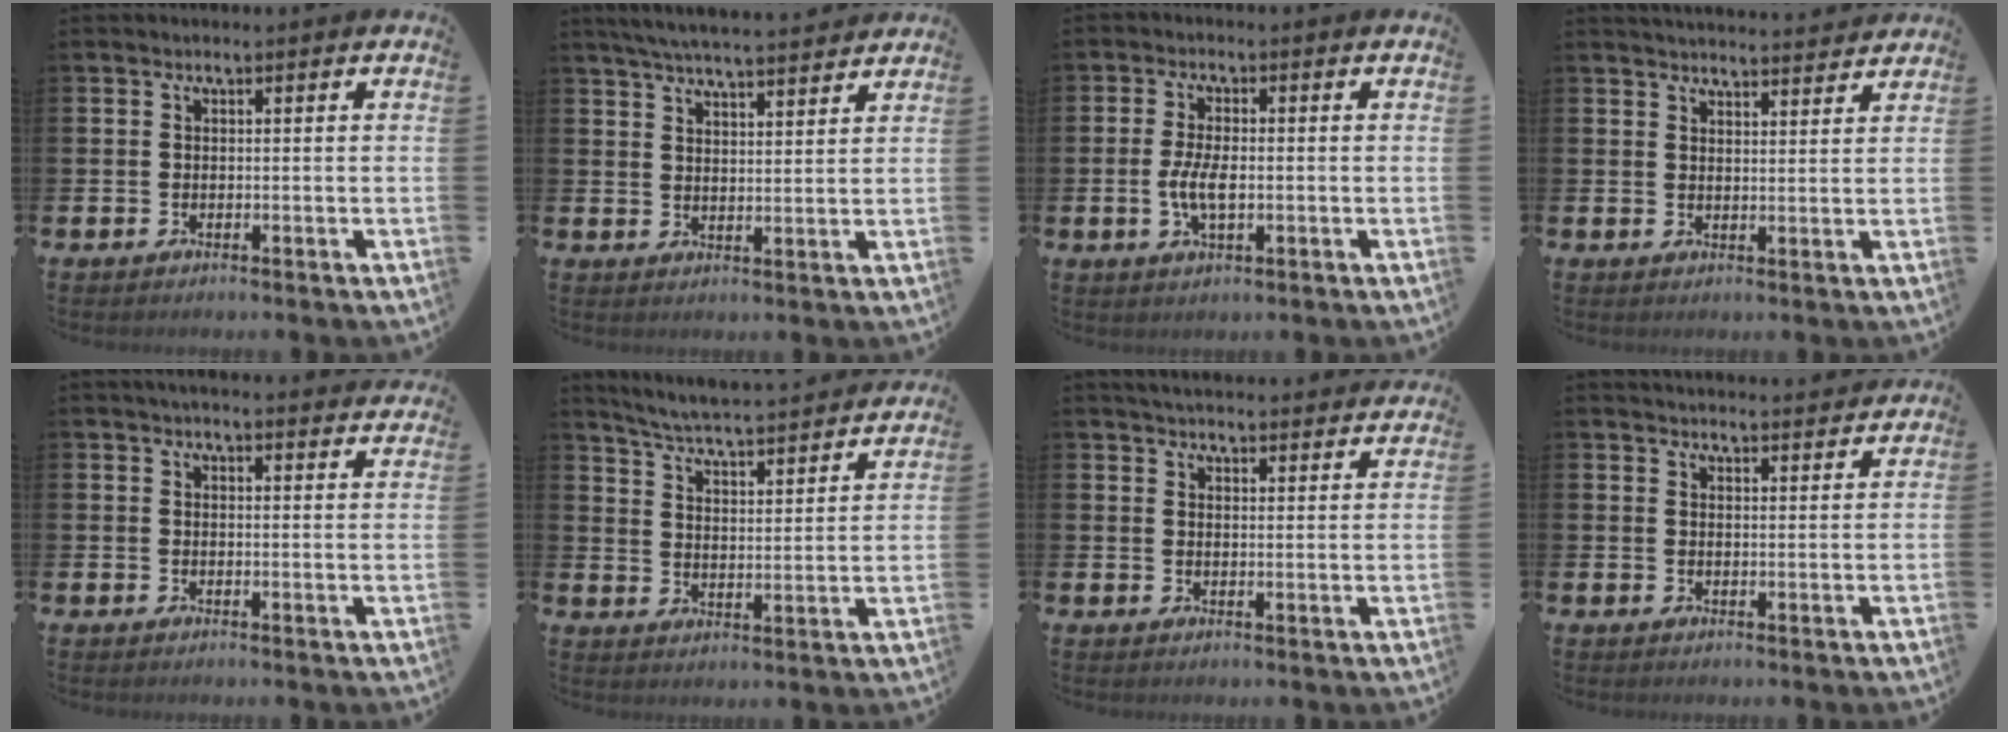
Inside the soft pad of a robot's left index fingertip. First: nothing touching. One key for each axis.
{"total": 5.7, "fx": 5.5, "fy": 0.1, "fz": 1.3, "tx": -0.035, "ty": -0.028, "tz": 0.099}
{"total": 4.4, "fx": -0.5, "fy": 1.8, "fz": 3.9, "tx": -0.069, "ty": 0.000, "tz": -0.014}
{"total": 3.6, "fx": 3.6, "fy": 0.1, "fz": 0.2, "tx": -0.006, "ty": -0.024, "tz": 0.065}
{"total": 2.9, "fx": 2.9, "fy": -0.1, "fz": 0.3, "tx": -0.007, "ty": -0.013, "tz": 0.052}
{"total": 5.7, "fx": 5.5, "fy": -0.2, "fz": 1.2, "tx": -0.050, "ty": -0.048, "tz": 0.092}
{"total": 4.3, "fx": 4.3, "fy": 0.2, "fz": 0.4, "tx": -0.013, "ty": -0.026, "tz": 0.076}
{"total": 3.2, "fx": 3.2, "fy": 0.1, "fz": 0.0, "tx": -0.003, "ty": -0.019, "tz": 0.057}